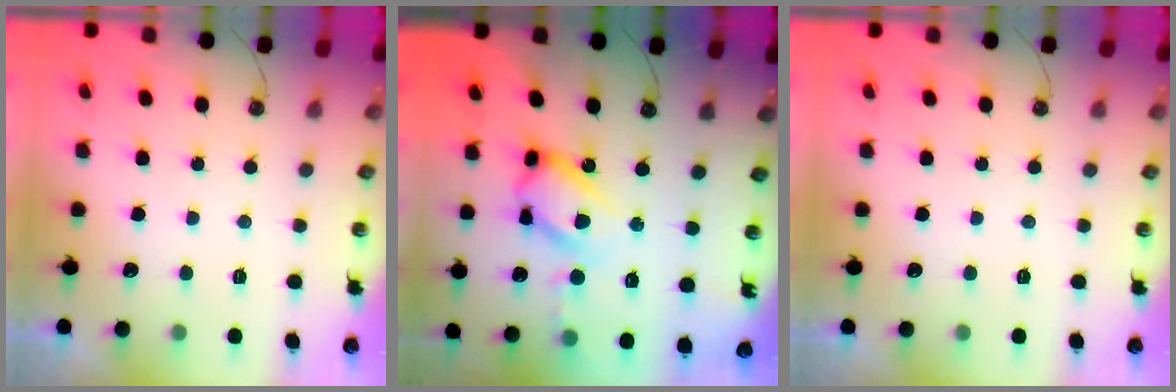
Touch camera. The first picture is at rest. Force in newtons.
{"total": 14.6, "press": 14.5, "slide": 1.6}
{"total": 0.0}